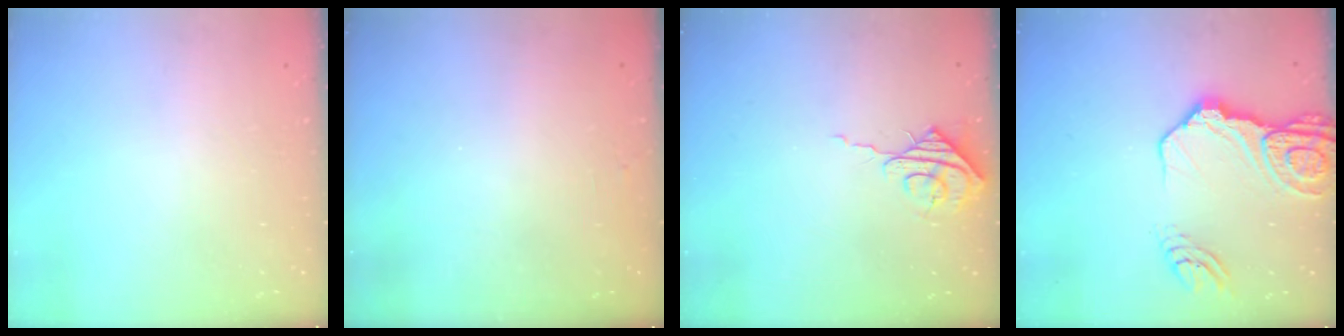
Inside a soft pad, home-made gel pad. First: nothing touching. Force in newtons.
{"total": 2.5, "press": 2.5, "slide": 0.2}
{"total": 7.4, "press": 7.4, "slide": 0.7}
{"total": 16.7, "press": 16.6, "slide": 1.9}